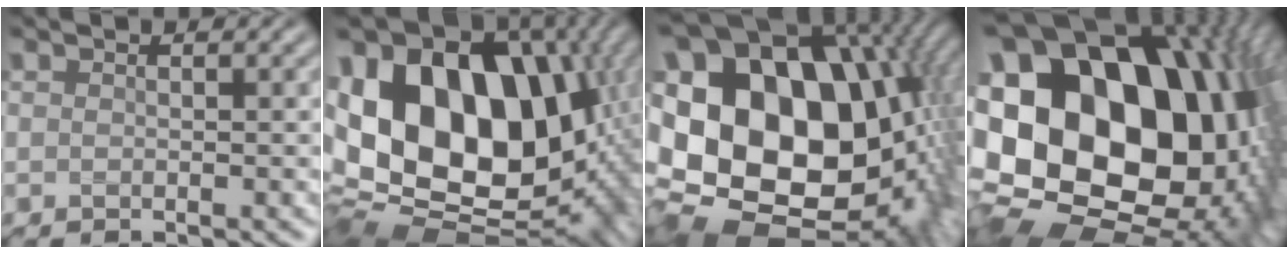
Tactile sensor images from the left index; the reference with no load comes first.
{"total": 19.6, "force": [1.7, 13.4, 14.1], "torque": [-0.258, 0.003, 0.056]}
{"total": 23.6, "force": [2.1, 17.5, 15.6], "torque": [-0.318, 0.005, 0.032]}
{"total": 23.4, "force": [2.2, 17.5, 15.4], "torque": [-0.295, -0.025, 0.043]}